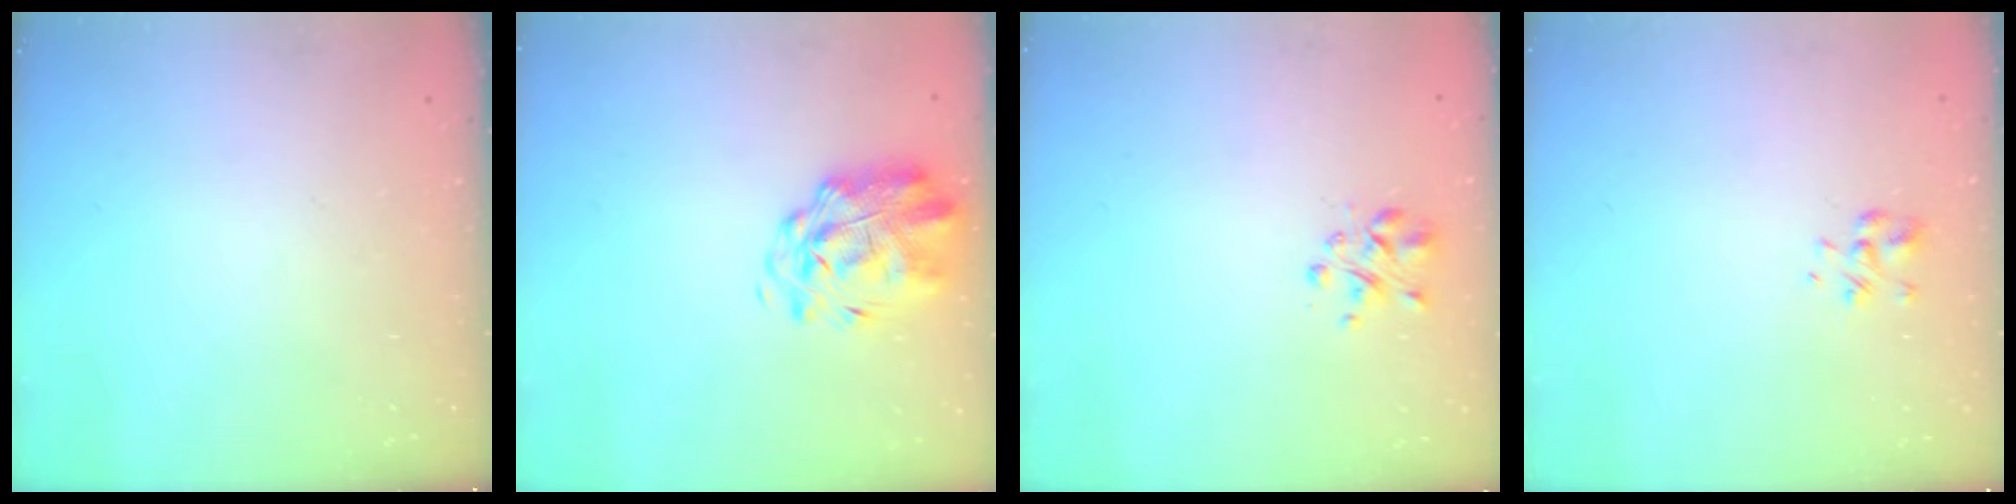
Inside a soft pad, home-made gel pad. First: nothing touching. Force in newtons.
{"total": 2.7, "press": 2.3, "slide": 1.5}
{"total": 2.3, "press": 2.2, "slide": 0.4}
{"total": 2.2, "press": 2.1, "slide": 0.8}